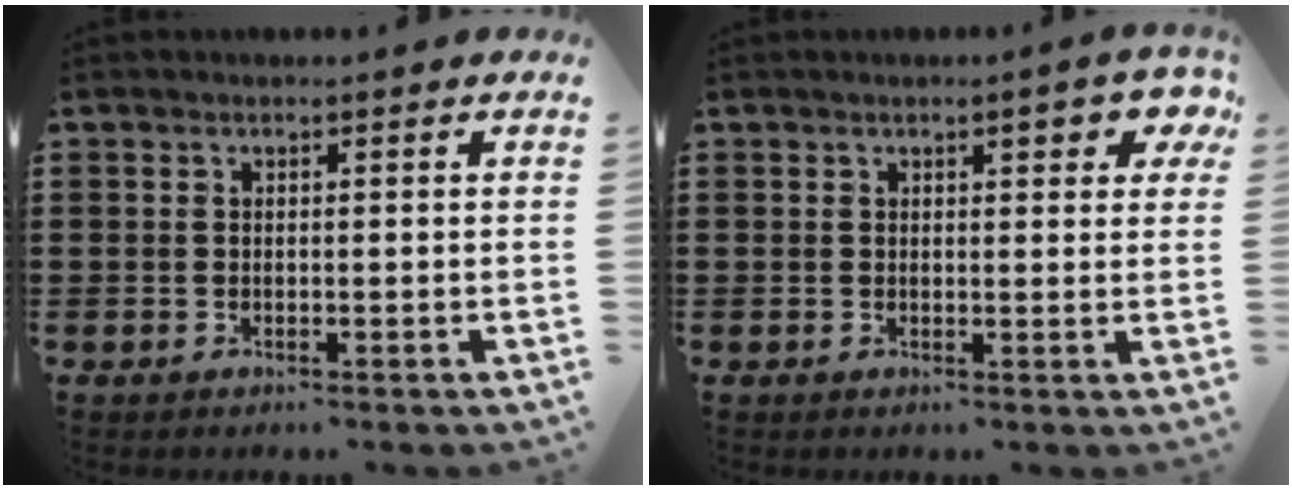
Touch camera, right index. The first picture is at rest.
{"total": 3.2, "force": [1.8, 1.0, 2.5], "torque": [-0.029, -0.001, 0.024]}